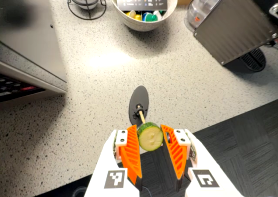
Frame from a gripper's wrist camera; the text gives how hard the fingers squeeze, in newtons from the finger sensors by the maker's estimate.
{"total": 8.1, "left": 7.6, "right": 8.6}